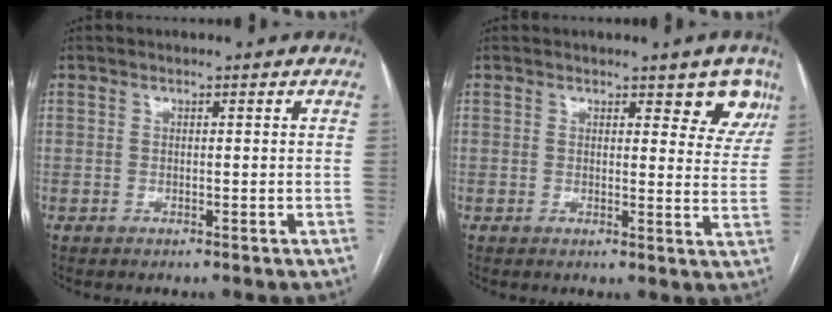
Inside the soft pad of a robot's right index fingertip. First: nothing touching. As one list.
[{"total": 5.8, "force": [4.0, 2.3, 3.5], "torque": [-0.016, -0.010, 0.036]}]